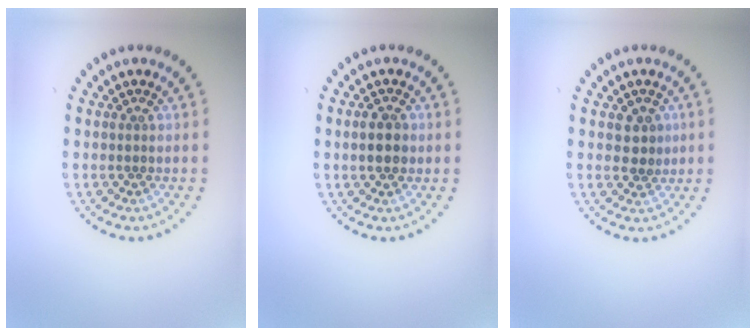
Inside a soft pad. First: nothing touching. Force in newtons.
{"total": 2.5, "press": 2.5, "slide": 0.1}
{"total": 2.0, "press": 1.9, "slide": 0.6}